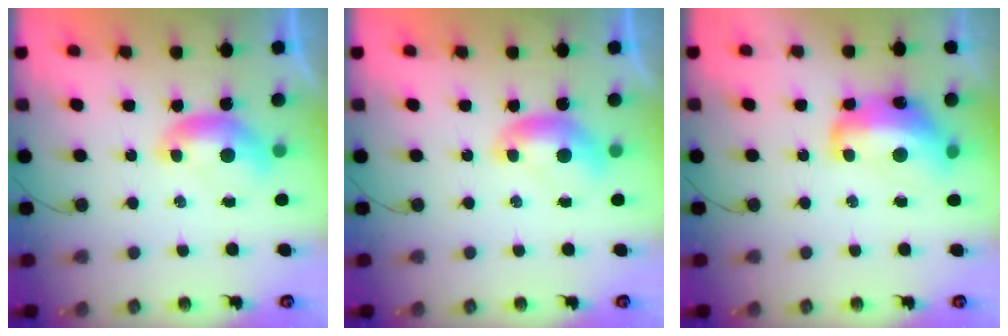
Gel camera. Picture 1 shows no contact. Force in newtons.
{"total": 0.0}
{"total": 7.9, "press": 7.8, "slide": 1.2}